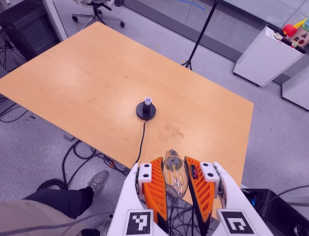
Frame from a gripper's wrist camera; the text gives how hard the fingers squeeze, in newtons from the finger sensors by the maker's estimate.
{"total": 21.2, "left": 24.2, "right": 18.3}